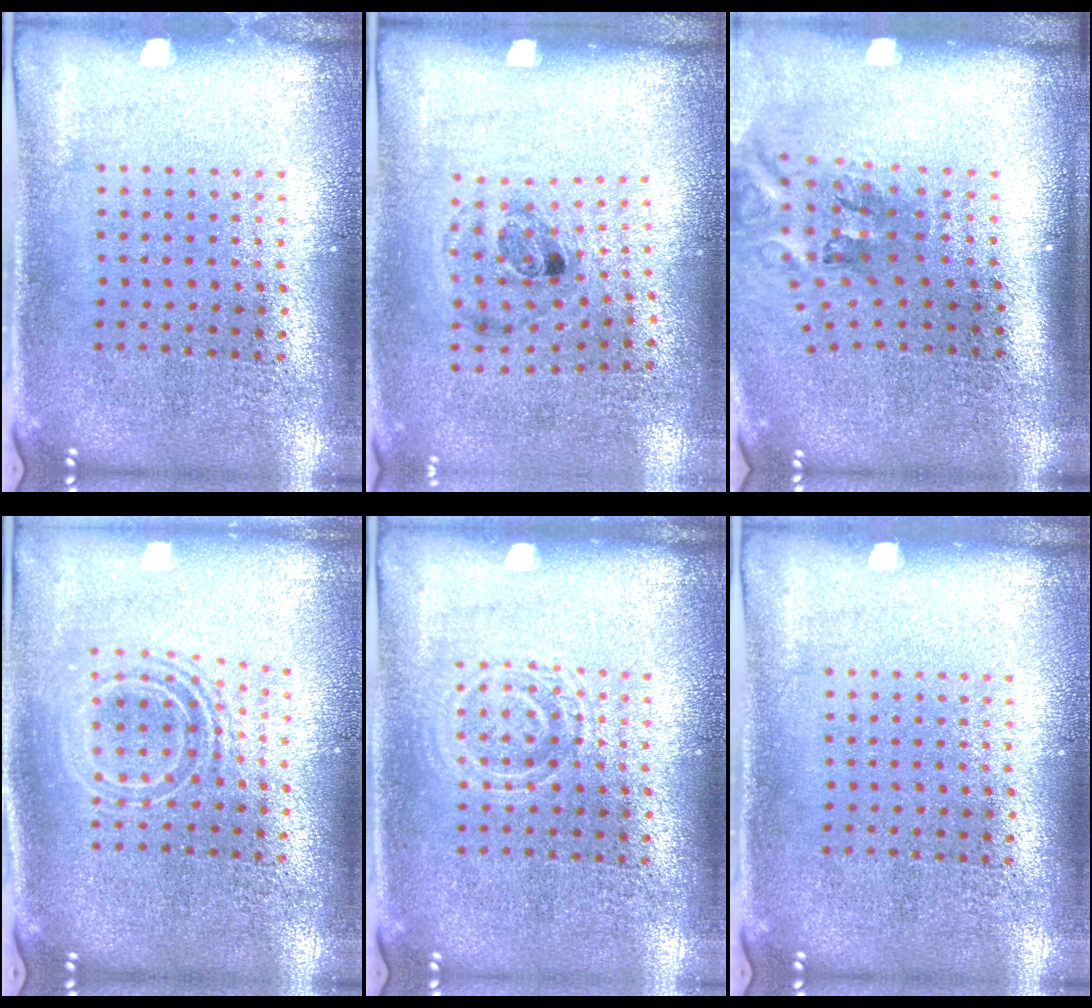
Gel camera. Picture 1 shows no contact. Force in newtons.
{"total": 1.2, "press": 0.8, "slide": 0.9}
{"total": 2.1, "press": 1.3, "slide": 1.6}
{"total": 1.6, "press": 1.3, "slide": 0.9}
{"total": 1.6, "press": 1.5, "slide": 0.4}
{"total": 0.0}